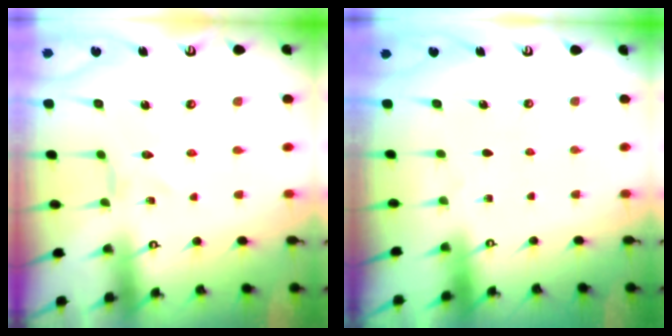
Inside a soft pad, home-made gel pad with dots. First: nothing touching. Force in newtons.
{"total": 0.0}